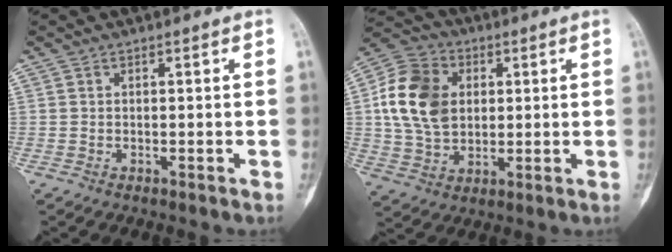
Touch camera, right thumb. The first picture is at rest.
{"total": 15.0, "force": [2.4, 11.2, 9.6], "torque": [-0.165, 0.007, 0.041]}